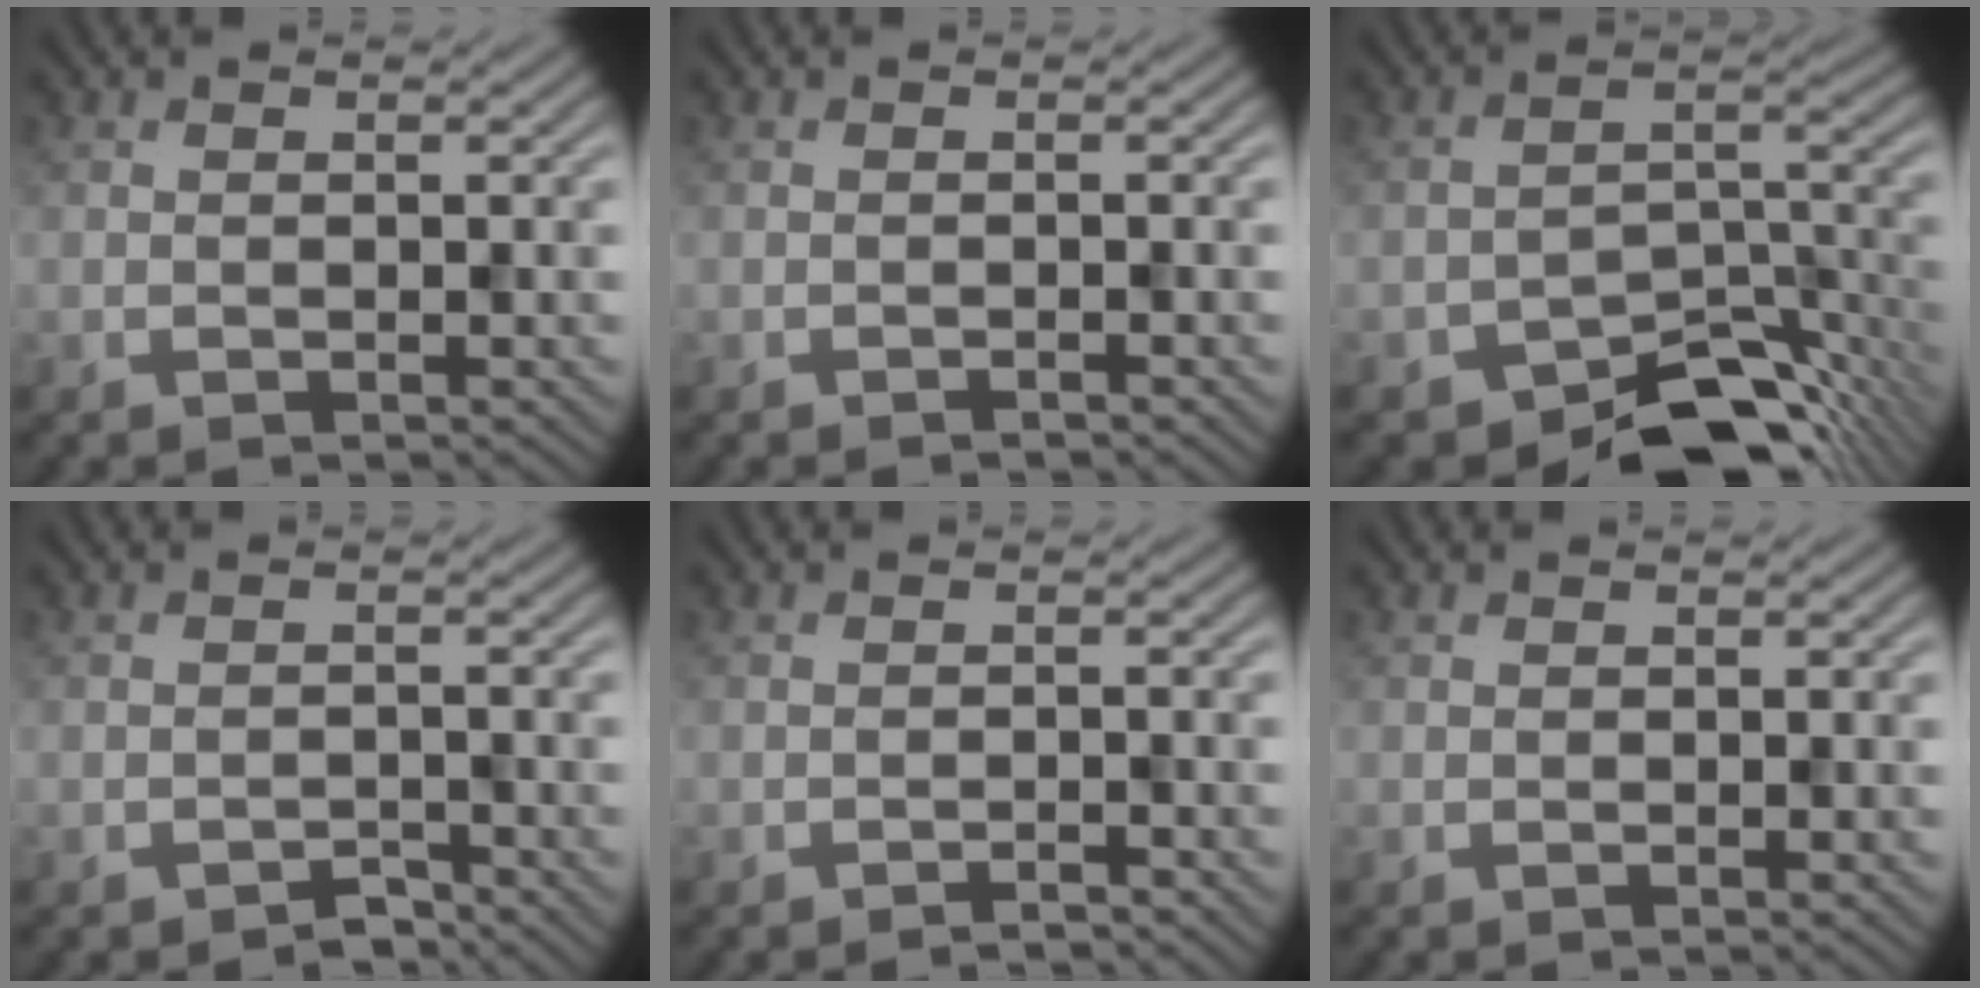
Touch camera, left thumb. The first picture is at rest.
{"total": 0.5, "force": [-0.5, 0.0, 0.1], "torque": [0.000, 0.002, -0.010]}
{"total": 10.1, "force": [-7.7, 4.3, 4.8], "torque": [-0.054, -0.012, -0.129]}
{"total": 1.7, "force": [-1.5, 0.6, 0.5], "torque": [-0.005, 0.003, -0.028]}
{"total": 1.1, "force": [-1.1, 0.1, 0.4], "torque": [-0.003, 0.002, -0.021]}
{"total": 0.0}